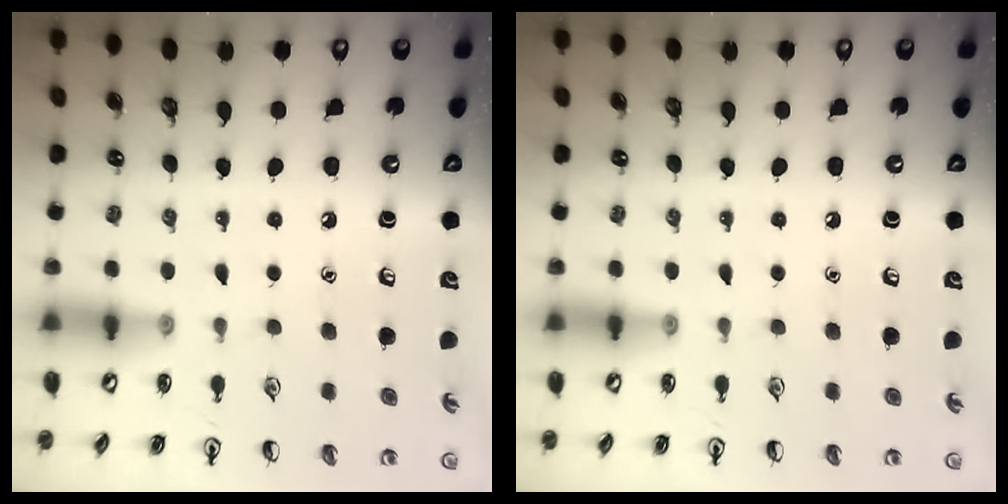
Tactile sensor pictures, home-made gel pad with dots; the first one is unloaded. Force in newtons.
{"total": 0.0}